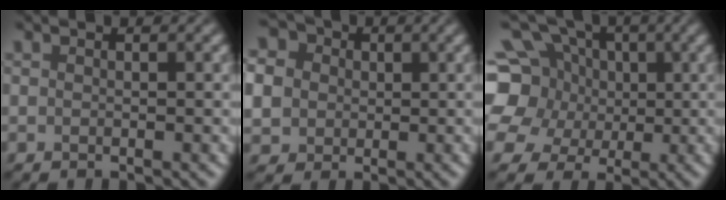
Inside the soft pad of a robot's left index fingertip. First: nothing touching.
{"total": 9.6, "force": [1.7, 8.5, 4.1], "torque": [-0.105, 0.025, 0.016]}
{"total": 12.7, "force": [2.5, 11.0, 6.0], "torque": [-0.155, 0.027, 0.016]}